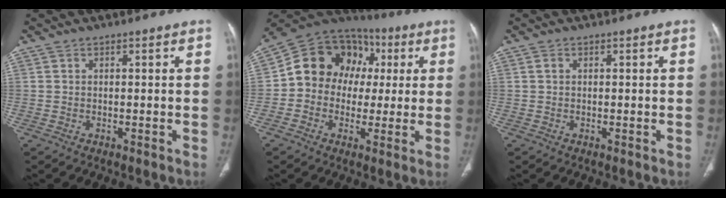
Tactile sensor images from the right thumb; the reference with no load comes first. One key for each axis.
{"total": 15.6, "fx": 1.7, "fy": 13.2, "fz": 8.1, "tx": -0.096, "ty": 0.040, "tz": 0.019}
{"total": 0.7, "fx": 0.2, "fy": 0.4, "fz": 0.5, "tx": -0.008, "ty": 0.003, "tz": 0.004}